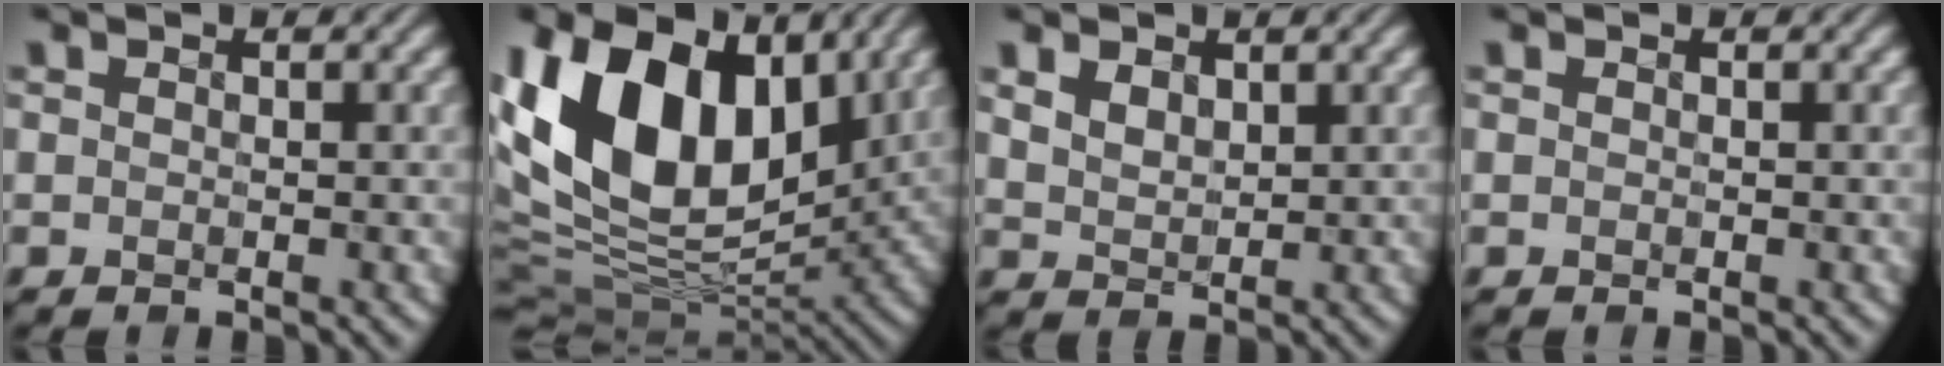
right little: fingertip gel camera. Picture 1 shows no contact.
{"total": 15.1, "force": [4.3, 9.2, 11.1], "torque": [-0.229, 0.016, 0.072]}
{"total": 2.4, "force": [1.0, 1.6, 1.5], "torque": [-0.040, 0.000, 0.021]}
{"total": 0.0}